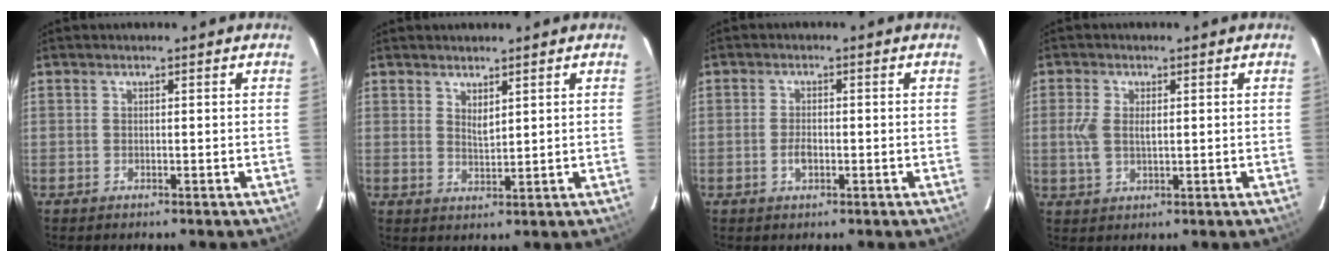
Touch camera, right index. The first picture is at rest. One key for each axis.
{"total": 2.5, "fx": 1.8, "fy": 0.7, "fz": 1.6, "tx": -0.026, "ty": -0.005, "tz": 0.031}
{"total": 2.4, "fx": -0.8, "fy": 1.3, "fz": 1.8, "tx": -0.035, "ty": 0.001, "tz": -0.014}
{"total": 4.7, "fx": 0.3, "fy": 2.7, "fz": 3.9, "tx": -0.083, "ty": 0.001, "tz": 0.005}